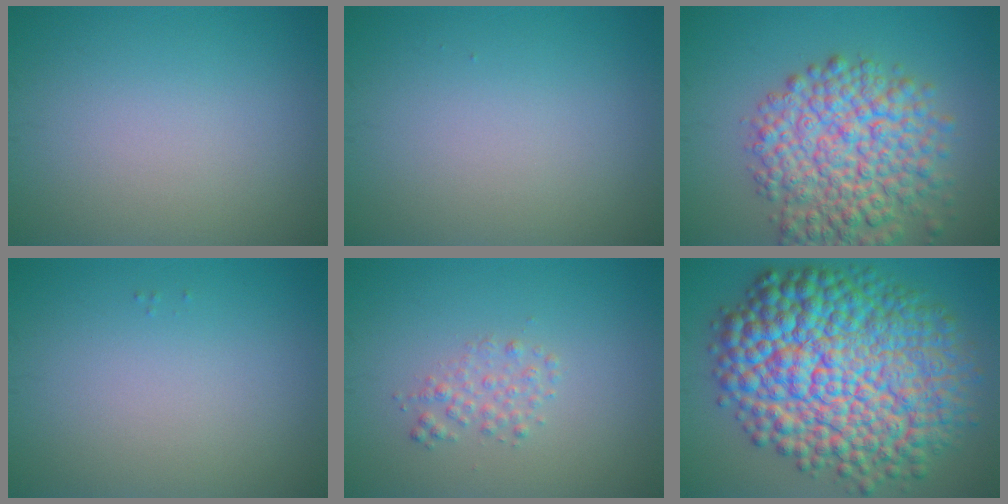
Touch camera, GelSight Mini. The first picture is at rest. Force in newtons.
{"total": 0.0}
{"total": 9.0, "press": 9.0, "slide": 0.3}
{"total": 0.0}
{"total": 1.5, "press": 1.5, "slide": 0.0}
{"total": 17.1, "press": 17.1, "slide": 0.1}